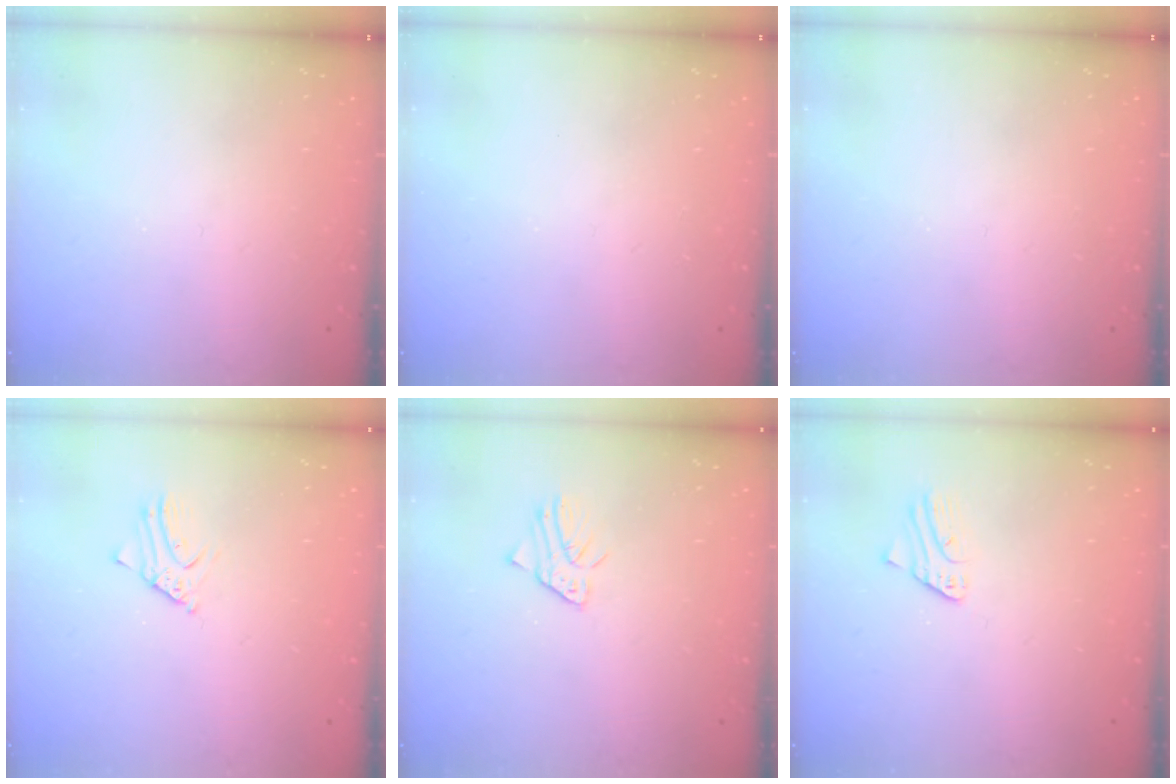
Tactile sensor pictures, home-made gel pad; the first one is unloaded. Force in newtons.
{"total": 0.0}
{"total": 0.0}
{"total": 2.5, "press": 2.5, "slide": 0.2}
{"total": 1.3, "press": 1.3, "slide": 0.1}
{"total": 1.5, "press": 1.5, "slide": 0.1}